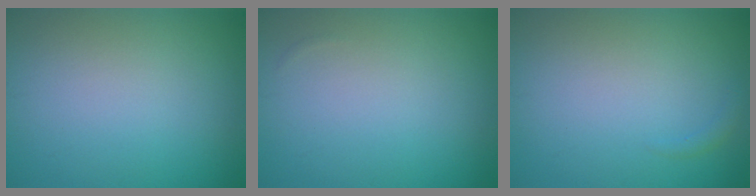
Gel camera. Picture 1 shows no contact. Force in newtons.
{"total": 0.0}
{"total": 0.5, "press": 0.5, "slide": 0.1}